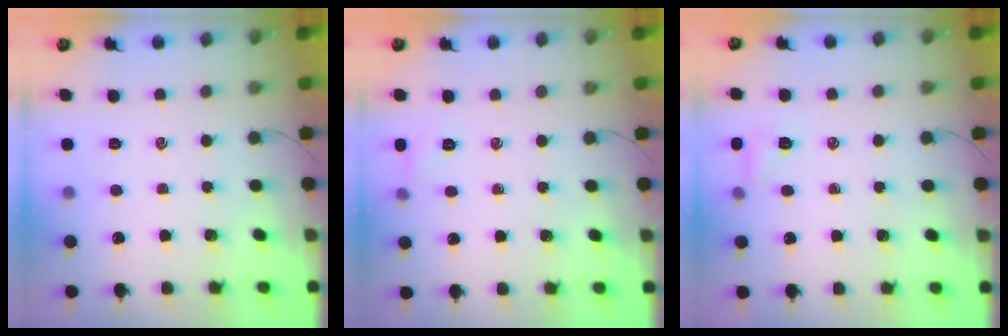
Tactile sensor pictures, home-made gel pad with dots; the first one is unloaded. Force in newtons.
{"total": 4.4, "press": 4.2, "slide": 1.4}
{"total": 5.3, "press": 5.1, "slide": 1.3}